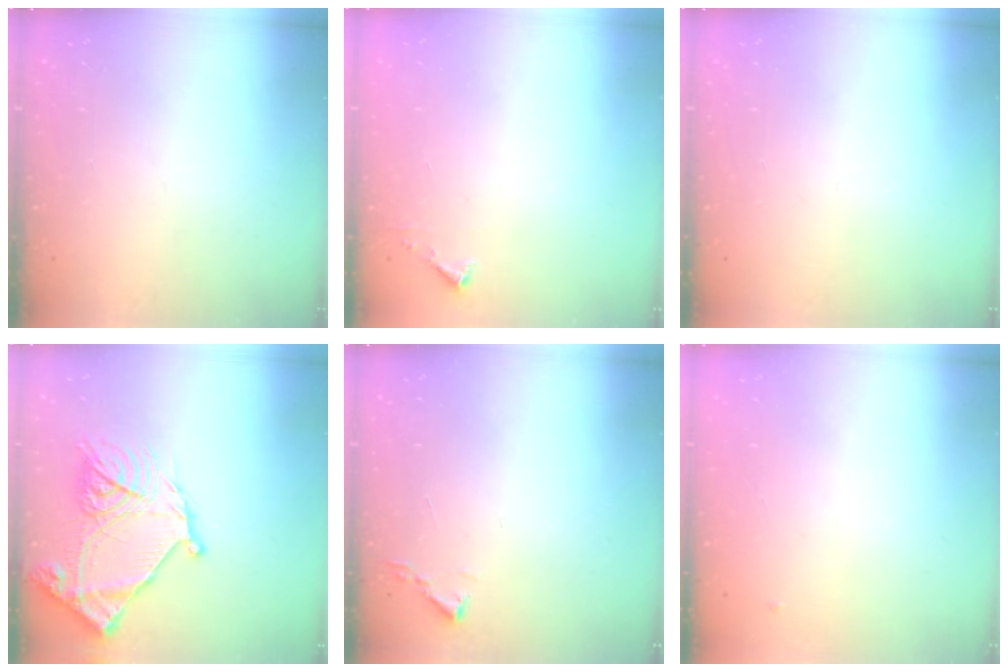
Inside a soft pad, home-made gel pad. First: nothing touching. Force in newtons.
{"total": 2.3, "press": 2.3, "slide": 0.2}
{"total": 0.0}
{"total": 18.7, "press": 18.6, "slide": 1.8}
{"total": 1.9, "press": 1.8, "slide": 0.3}
{"total": 2.8, "press": 2.8, "slide": 0.4}